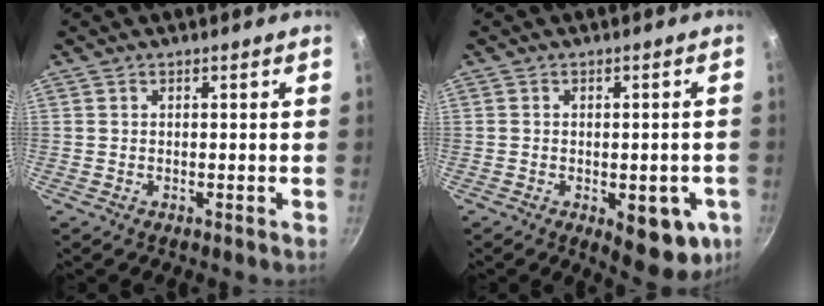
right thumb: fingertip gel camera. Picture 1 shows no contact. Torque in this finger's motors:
{"motor_torque": [-0.15, 0.00, -0.04, 0.02, 0.25]}